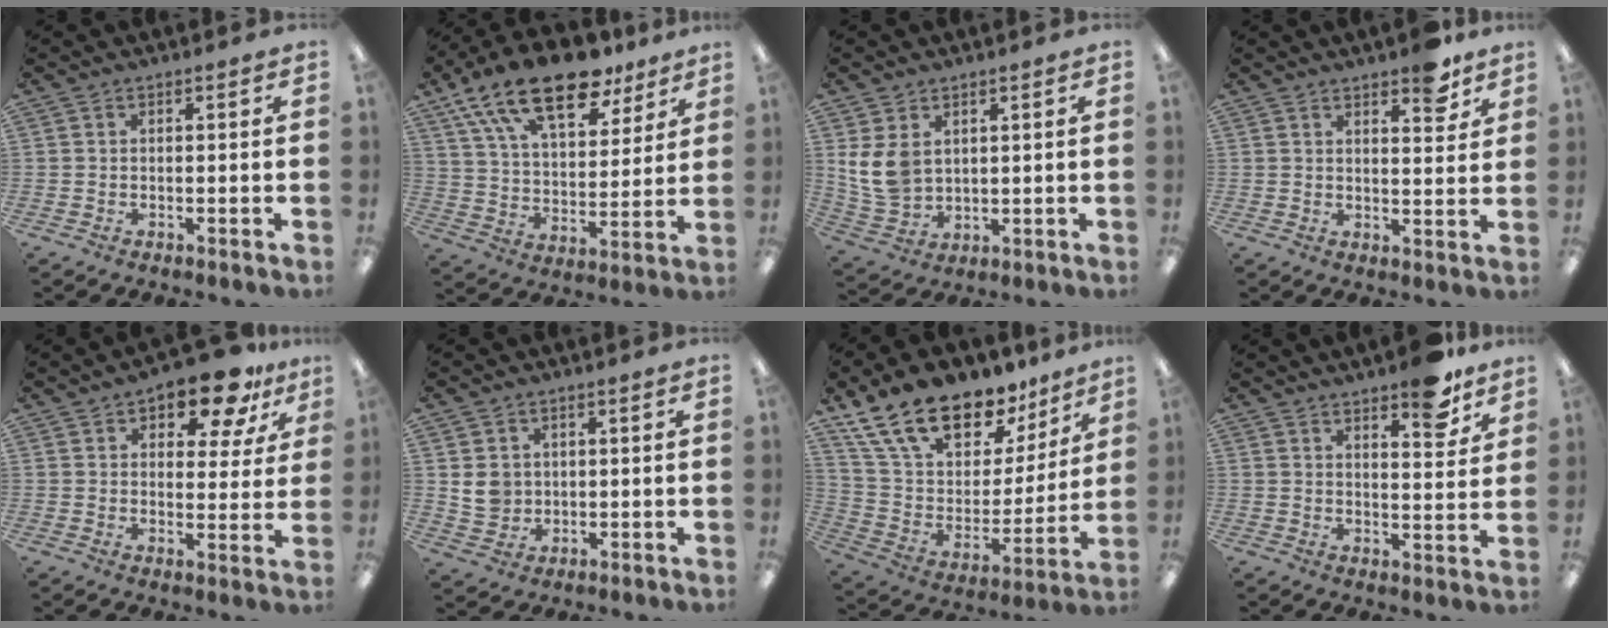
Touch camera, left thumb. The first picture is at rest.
{"total": 20.2, "force": [14.1, 8.8, 11.5], "torque": [-0.202, -0.073, 0.247]}
{"total": 8.7, "force": [2.8, 6.4, 5.1], "torque": [-0.122, -0.004, 0.054]}
{"total": 7.0, "force": [5.1, 2.8, 3.9], "torque": [-0.033, -0.029, 0.082]}
{"total": 11.9, "force": [8.7, 5.1, 6.4], "torque": [-0.087, -0.044, 0.150]}
{"total": 5.4, "force": [1.2, 5.0, 1.8], "torque": [-0.019, 0.003, 0.023]}
{"total": 20.9, "force": [15.9, 10.1, 9.0], "torque": [-0.167, -0.104, 0.291]}
{"total": 8.9, "force": [6.8, 2.7, 5.0], "torque": [-0.050, -0.042, 0.112]}